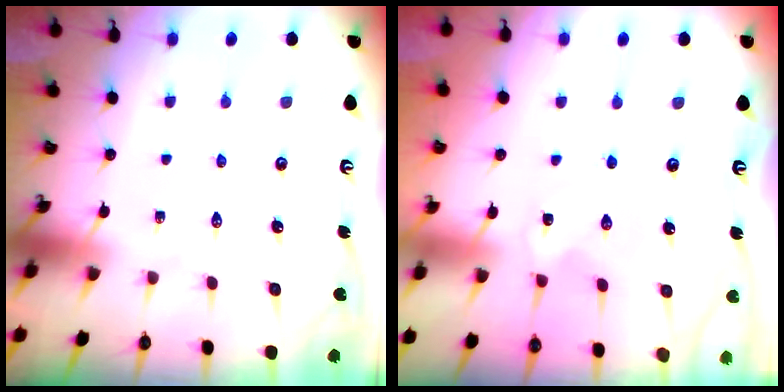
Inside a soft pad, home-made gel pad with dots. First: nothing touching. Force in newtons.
{"total": 0.0}